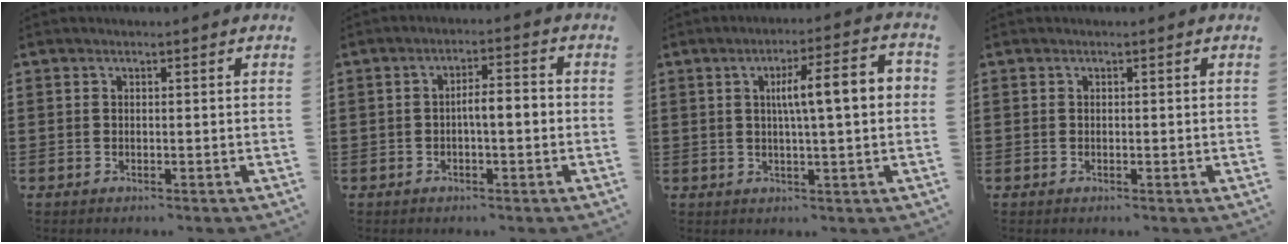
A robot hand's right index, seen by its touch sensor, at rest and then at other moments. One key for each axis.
{"total": 3.3, "fx": -0.6, "fy": 0.8, "fz": 3.1, "tx": -0.055, "ty": 0.006, "tz": -0.014}
{"total": 8.7, "fx": 1.2, "fy": 1.3, "fz": 8.5, "tx": -0.150, "ty": 0.003, "tz": 0.010}
{"total": 0.0}